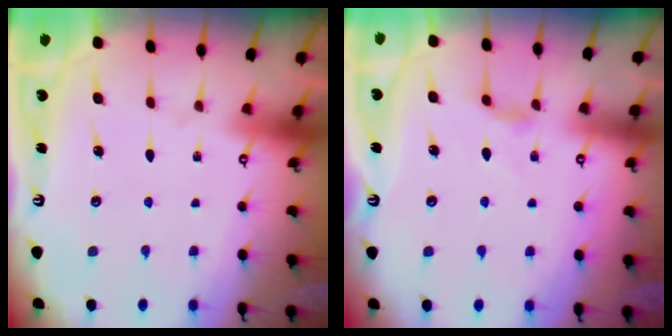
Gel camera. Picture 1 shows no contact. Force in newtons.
{"total": 3.6, "press": 3.5, "slide": 0.6}